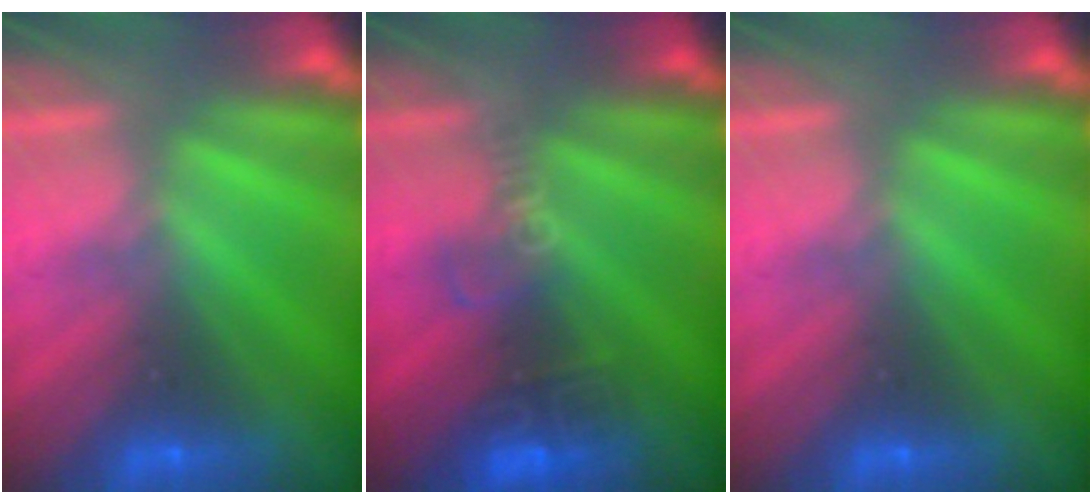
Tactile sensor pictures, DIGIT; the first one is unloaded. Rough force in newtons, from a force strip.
{"total": 2.7}
{"total": 0.0}